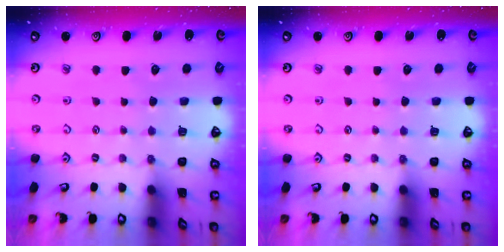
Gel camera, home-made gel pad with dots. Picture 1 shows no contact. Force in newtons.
{"total": 0.0}